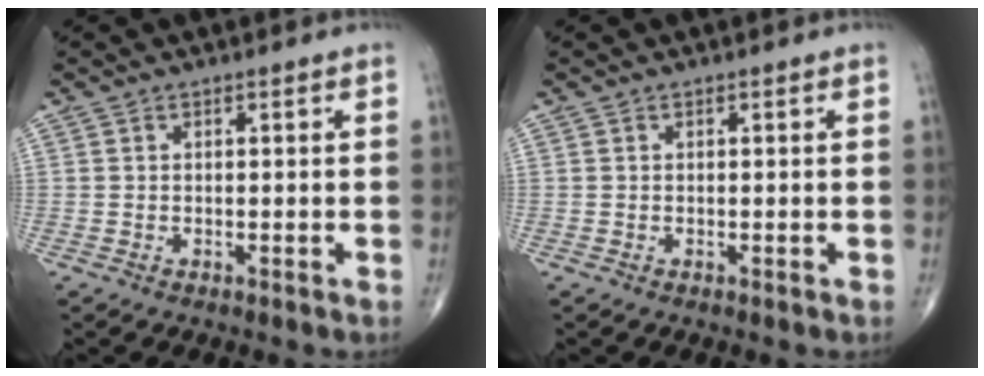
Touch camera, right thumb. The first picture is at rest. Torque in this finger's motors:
{"motor_torque": [0.00, 0.00, 0.00, 0.00, 0.00]}